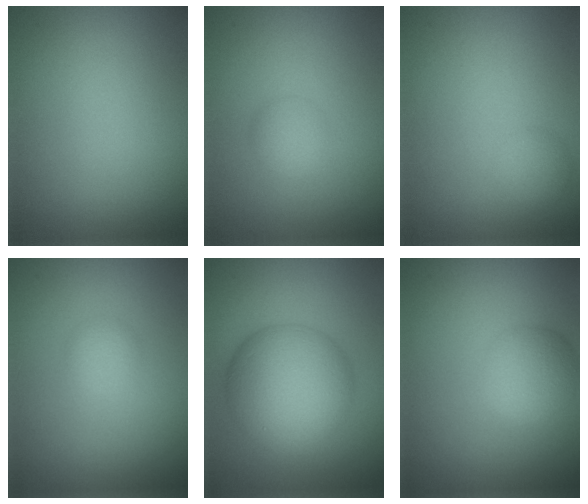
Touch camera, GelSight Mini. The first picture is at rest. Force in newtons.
{"total": 1.7, "press": 1.7, "slide": 0.1}
{"total": 1.4, "press": 1.4, "slide": 0.0}
{"total": 1.4, "press": 1.4, "slide": 0.1}
{"total": 9.8, "press": 9.8, "slide": 0.1}
{"total": 3.4, "press": 3.4, "slide": 0.2}